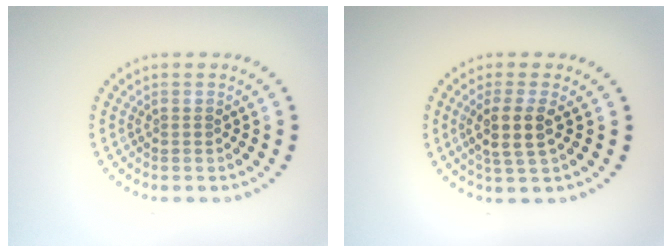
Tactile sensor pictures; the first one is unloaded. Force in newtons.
{"total": 2.9, "press": 2.5, "slide": 1.5}